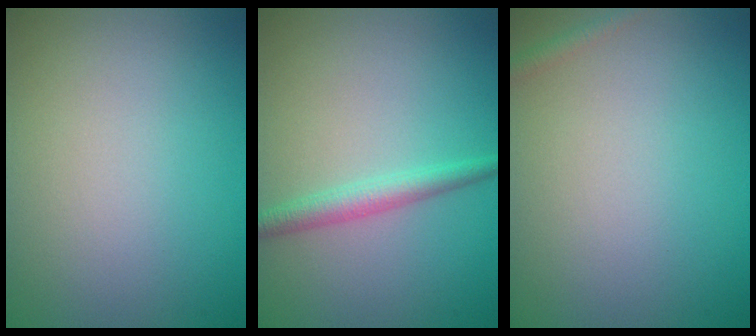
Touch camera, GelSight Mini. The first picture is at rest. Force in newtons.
{"total": 2.1, "press": 2.1, "slide": 0.1}
{"total": 0.8, "press": 0.8, "slide": 0.1}